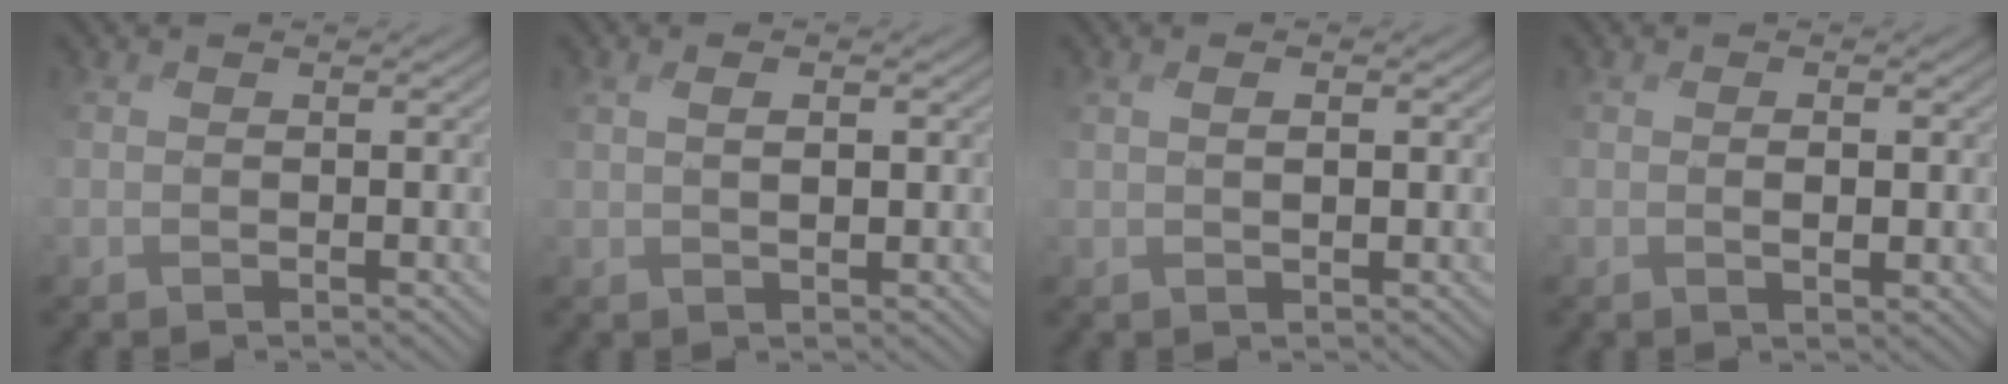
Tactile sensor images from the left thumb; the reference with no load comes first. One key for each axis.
{"total": 1.9, "fx": 0.4, "fy": 0.6, "fz": 1.8, "tx": -0.028, "ty": -0.004, "tz": 0.011}
{"total": 1.5, "fx": 0.3, "fy": 0.4, "fz": 1.5, "tx": -0.023, "ty": -0.001, "tz": 0.009}
{"total": 1.6, "fx": -0.2, "fy": 0.4, "fz": 1.5, "tx": -0.027, "ty": -0.003, "tz": -0.003}